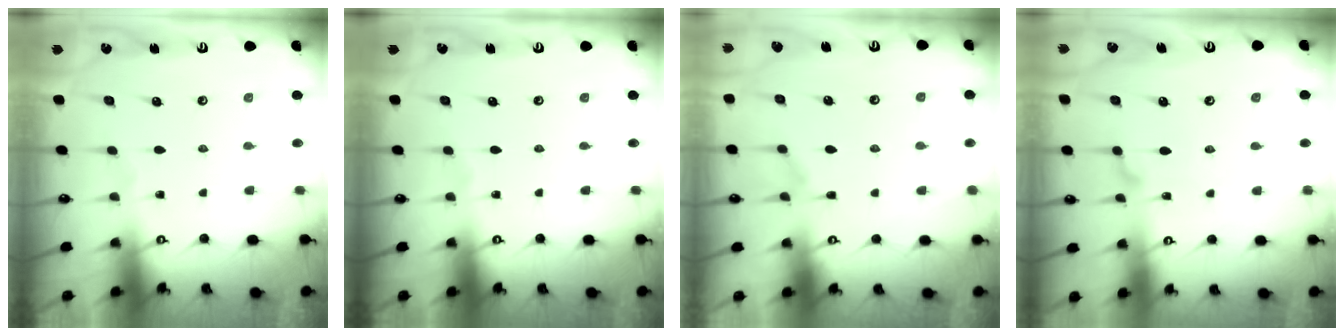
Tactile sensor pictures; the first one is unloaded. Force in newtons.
{"total": 0.0}
{"total": 2.4, "press": 2.2, "slide": 1.1}
{"total": 3.5, "press": 3.5, "slide": 0.4}